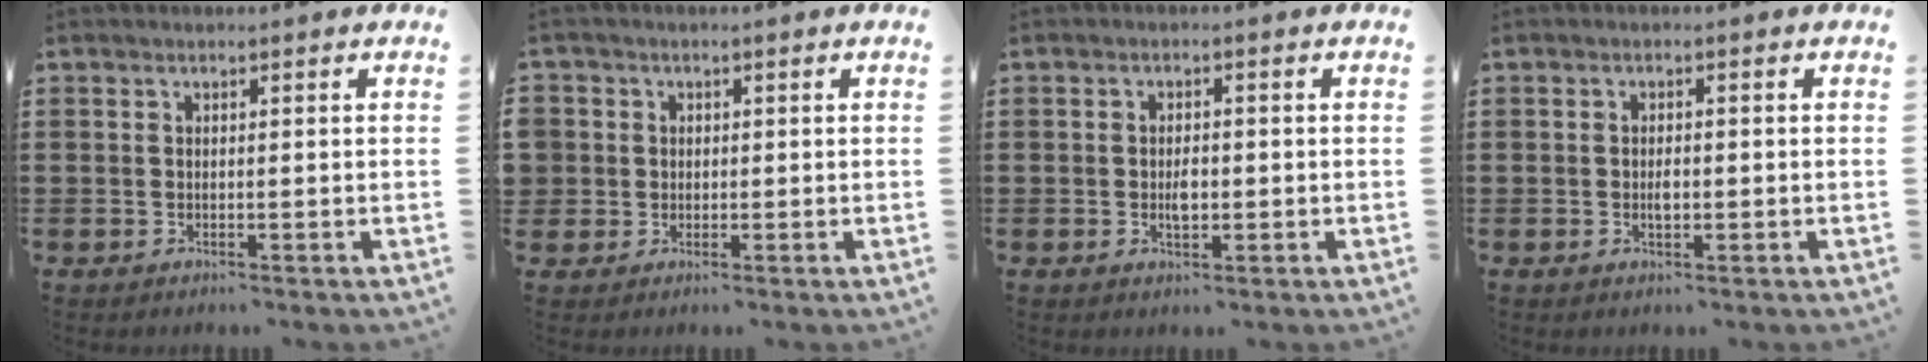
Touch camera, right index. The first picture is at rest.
{"total": 2.5, "force": [0.2, 2.5, 0.0], "torque": [-0.012, 0.010, 0.002]}
{"total": 2.5, "force": [-0.3, 1.2, 2.2], "torque": [-0.042, 0.001, -0.005]}
{"total": 1.8, "force": [-0.2, 0.7, 1.6], "torque": [-0.031, 0.000, -0.004]}